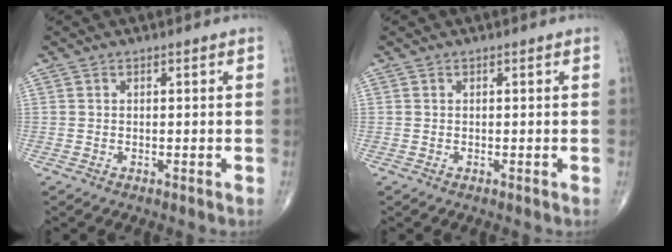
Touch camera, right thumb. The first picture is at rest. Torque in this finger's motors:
{"motor_torque": [-0.03, 0.03, 0.00, 0.00, 0.00]}